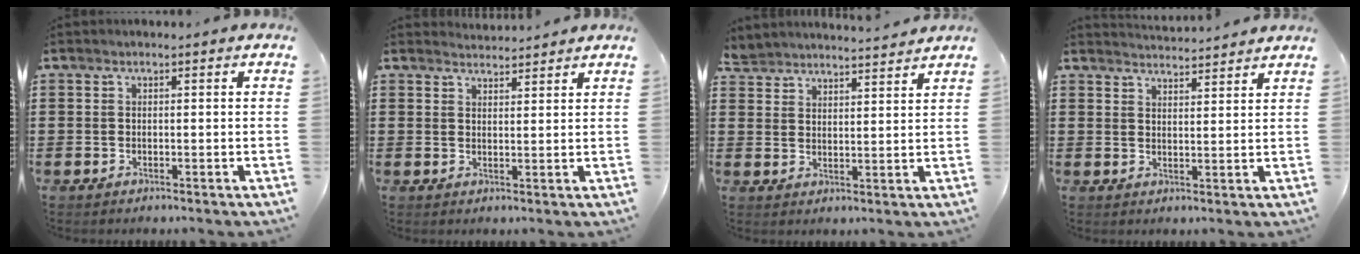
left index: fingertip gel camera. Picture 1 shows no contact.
{"total": 2.3, "force": [2.3, 0.0, -0.2], "torque": [-0.003, -0.005, 0.045]}
{"total": 3.9, "force": [3.9, -0.2, -0.3], "torque": [-0.009, -0.022, 0.070]}
{"total": 3.0, "force": [3.0, -0.3, -0.1], "torque": [-0.007, -0.016, 0.055]}